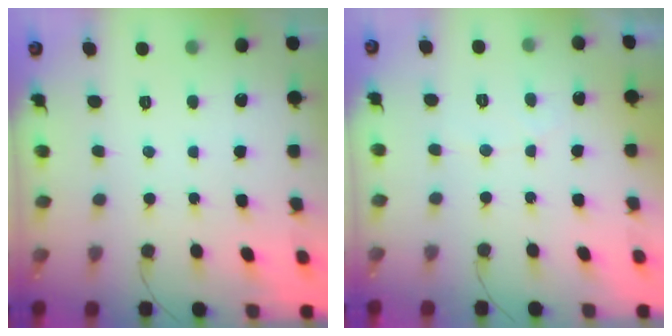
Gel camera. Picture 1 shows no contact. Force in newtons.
{"total": 2.9, "press": 2.9, "slide": 0.2}